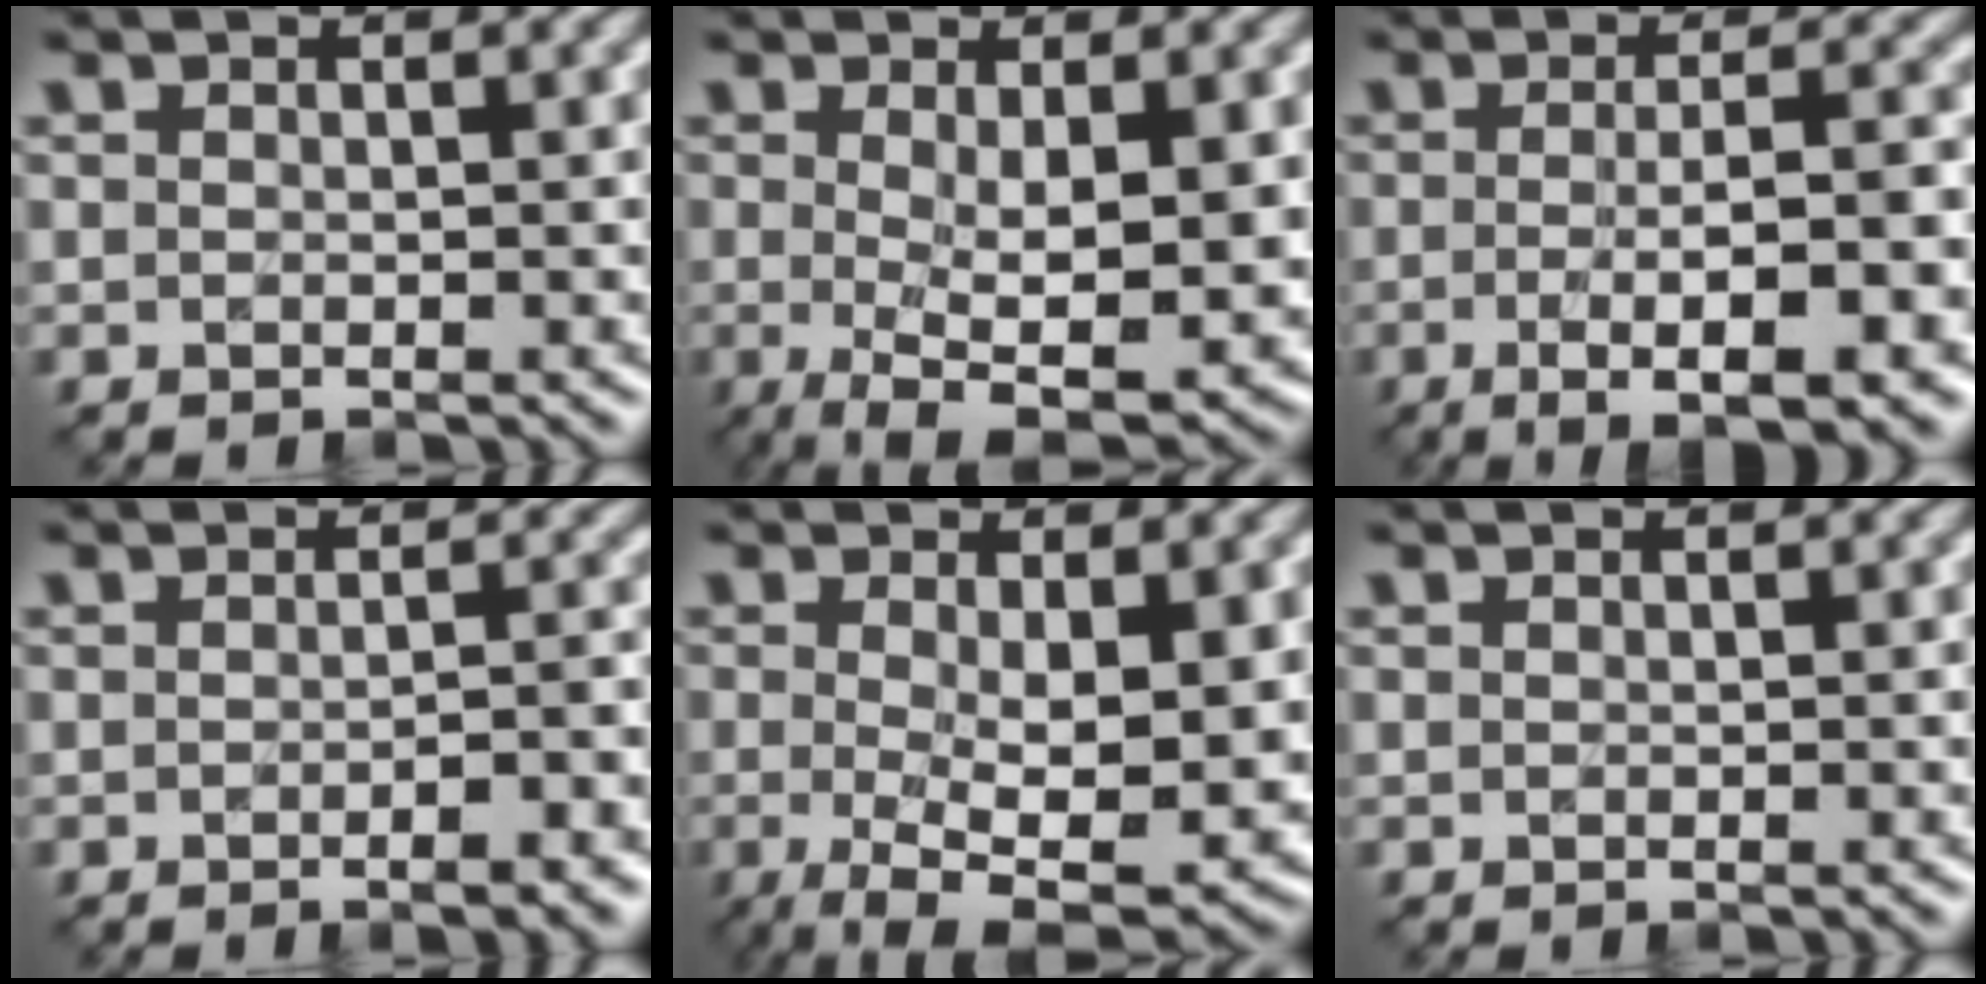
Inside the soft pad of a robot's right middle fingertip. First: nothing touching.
{"total": 8.3, "force": [-0.8, 2.9, 7.7], "torque": [-0.134, -0.022, -0.002]}
{"total": 7.4, "force": [-2.2, 1.8, 6.9], "torque": [-0.094, -0.003, -0.030]}
{"total": 3.0, "force": [-1.4, 0.8, 2.6], "torque": [-0.030, 0.002, -0.018]}
{"total": 9.3, "force": [-1.0, 3.4, 8.6], "torque": [-0.149, -0.023, -0.007]}
{"total": 0.0}